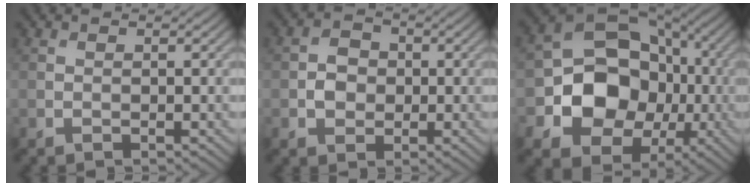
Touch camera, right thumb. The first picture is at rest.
{"total": 2.8, "force": [-0.4, 2.4, 1.4], "torque": [-0.025, 0.000, -0.012]}
{"total": 13.5, "force": [-2.3, 11.3, 7.2], "torque": [-0.150, -0.014, -0.058]}